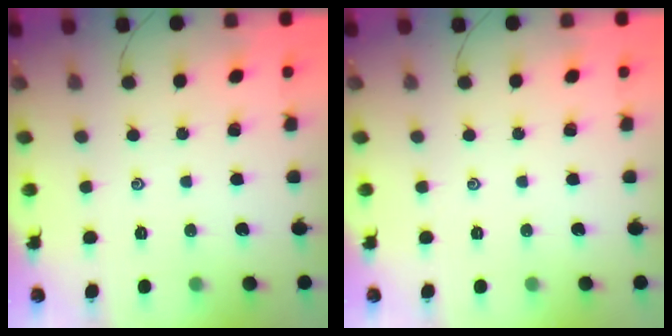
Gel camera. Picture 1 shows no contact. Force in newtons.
{"total": 0.0}